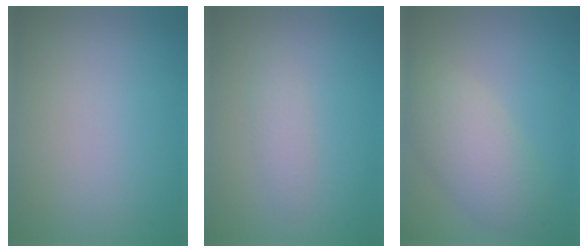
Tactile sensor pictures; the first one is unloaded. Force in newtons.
{"total": 1.4, "press": 1.4, "slide": 0.1}
{"total": 4.9, "press": 4.9, "slide": 0.4}